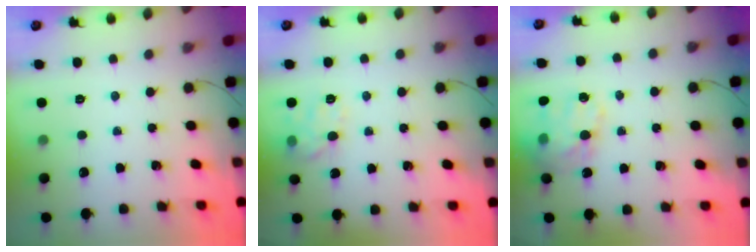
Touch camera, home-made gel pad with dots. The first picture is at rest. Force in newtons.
{"total": 7.9, "press": 7.9, "slide": 0.5}
{"total": 17.7, "press": 17.4, "slide": 3.3}